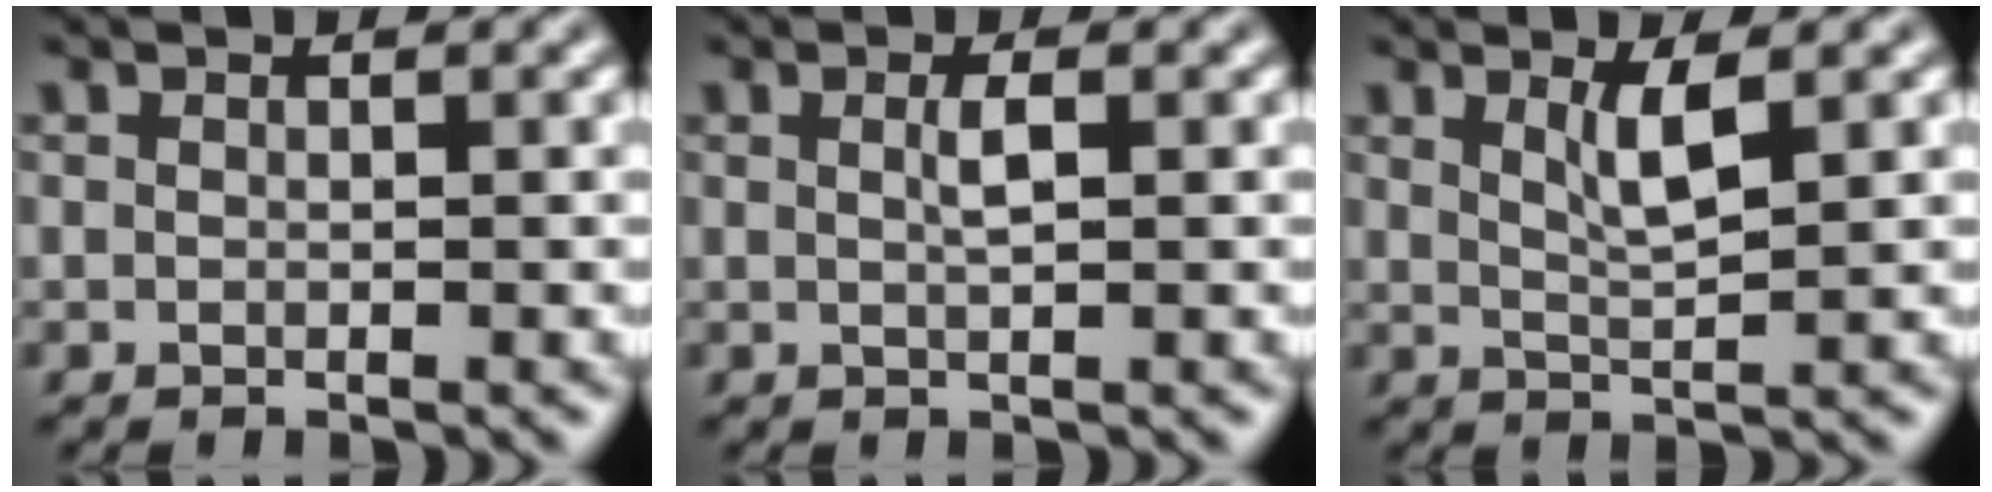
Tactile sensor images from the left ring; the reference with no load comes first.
{"total": 1.3, "force": [0.3, 0.2, 1.3], "torque": [-0.025, 0.004, 0.004]}
{"total": 2.5, "force": [1.2, 0.5, 2.1], "torque": [-0.036, -0.005, 0.021]}